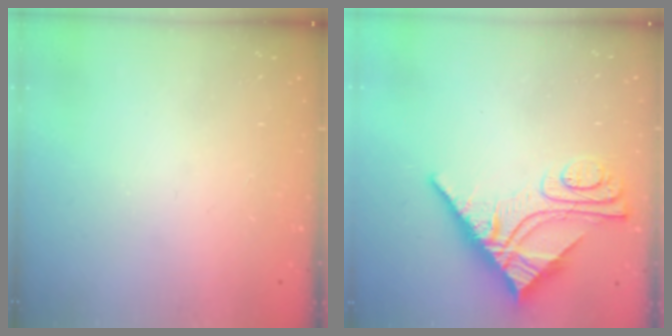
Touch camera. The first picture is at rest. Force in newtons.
{"total": 11.8, "press": 11.7, "slide": 1.2}